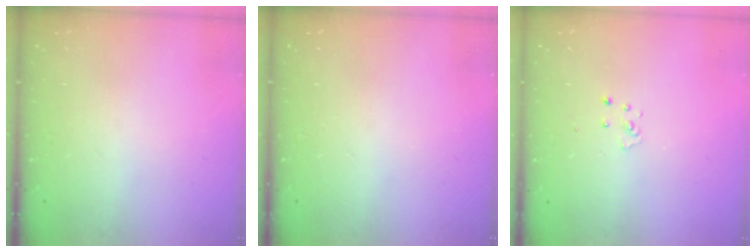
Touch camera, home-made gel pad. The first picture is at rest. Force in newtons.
{"total": 0.0}
{"total": 2.7, "press": 2.7, "slide": 0.3}